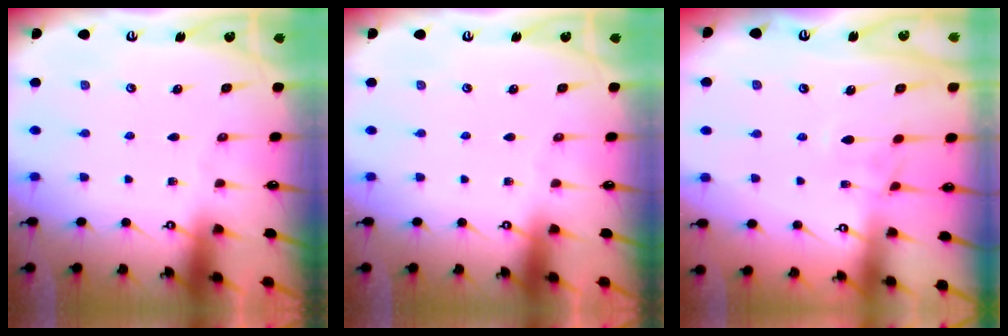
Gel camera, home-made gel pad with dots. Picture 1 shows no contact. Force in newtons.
{"total": 0.0}
{"total": 2.6, "press": 2.5, "slide": 0.7}